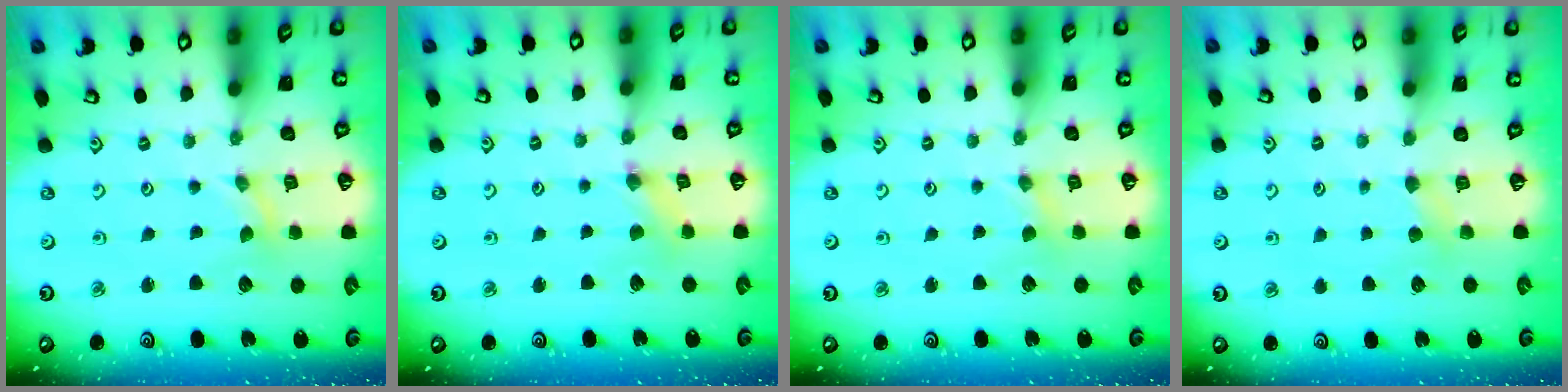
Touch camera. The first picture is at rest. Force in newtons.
{"total": 1.0, "press": 1.0, "slide": 0.3}
{"total": 0.5, "press": 0.5, "slide": 0.1}
{"total": 3.7, "press": 3.7, "slide": 0.7}